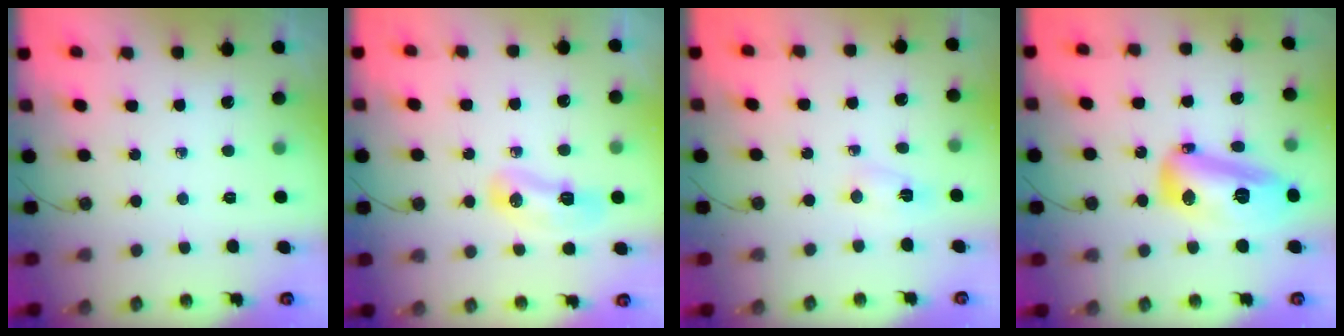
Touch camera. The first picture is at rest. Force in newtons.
{"total": 14.6, "press": 9.6, "slide": 10.9}
{"total": 2.3, "press": 2.2, "slide": 0.6}
{"total": 16.5, "press": 16.4, "slide": 1.2}